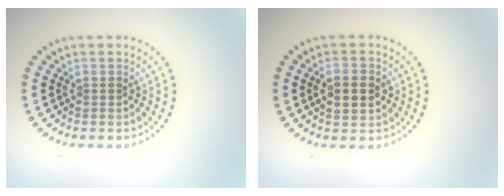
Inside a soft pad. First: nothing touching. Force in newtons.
{"total": 3.7, "press": 3.7, "slide": 0.2}